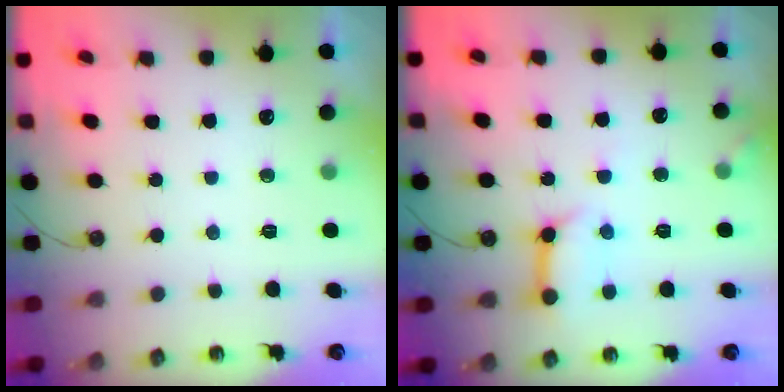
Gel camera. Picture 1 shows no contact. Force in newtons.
{"total": 10.8, "press": 10.8, "slide": 0.9}